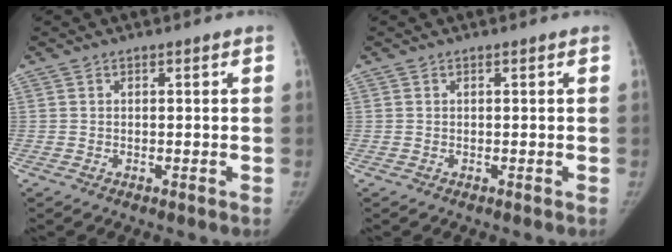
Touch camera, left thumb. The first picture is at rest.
{"total": 0.0}